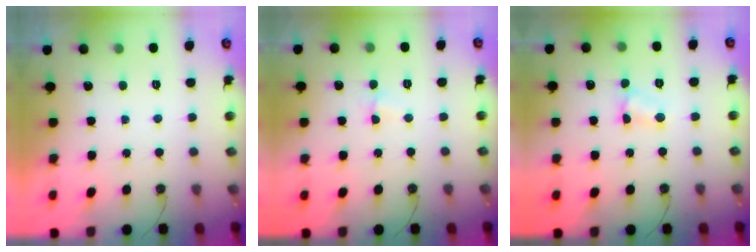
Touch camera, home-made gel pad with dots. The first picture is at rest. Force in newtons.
{"total": 2.3, "press": 2.2, "slide": 0.5}
{"total": 4.0, "press": 4.0, "slide": 0.5}